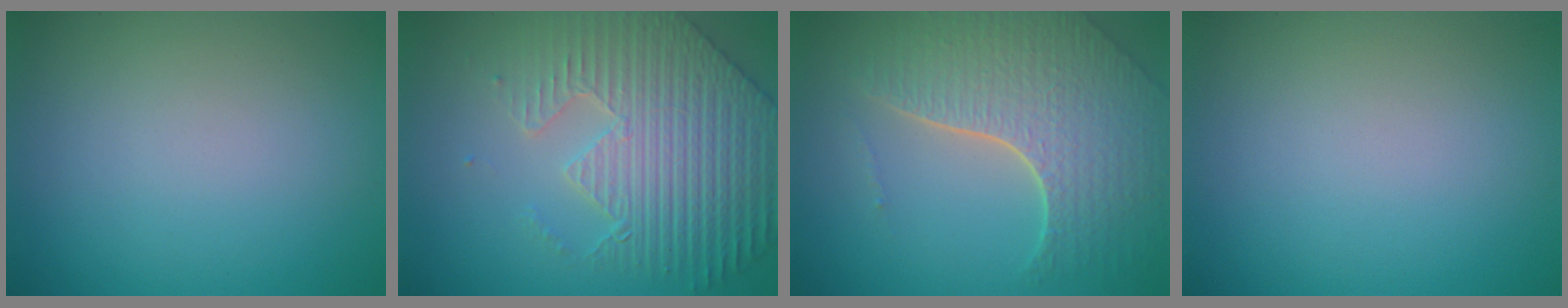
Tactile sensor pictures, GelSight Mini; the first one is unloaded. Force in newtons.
{"total": 6.6, "press": 5.7, "slide": 3.2}
{"total": 7.0, "press": 5.0, "slide": 4.9}
{"total": 0.0}